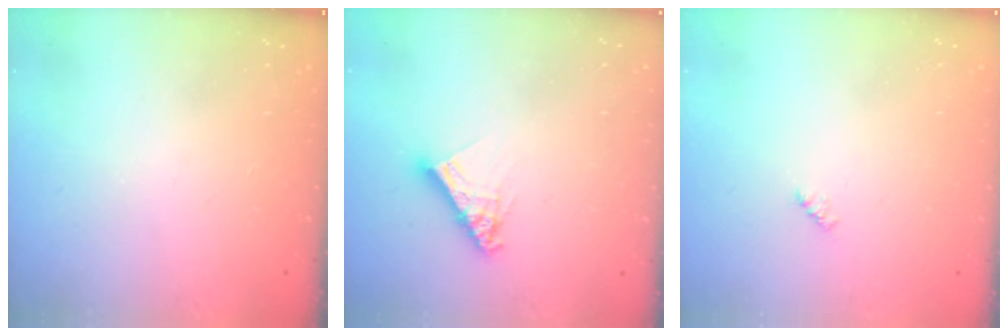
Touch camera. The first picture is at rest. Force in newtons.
{"total": 9.5, "press": 9.5, "slide": 0.7}
{"total": 2.4, "press": 2.4, "slide": 0.4}